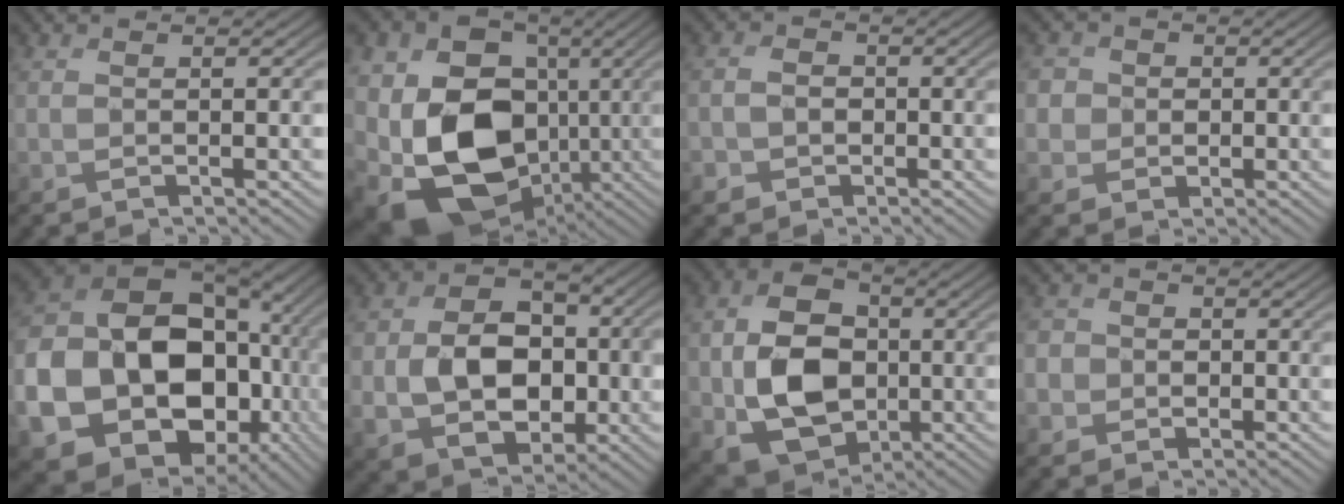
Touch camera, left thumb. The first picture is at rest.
{"total": 16.6, "force": [-2.8, 12.1, 11.1], "torque": [-0.235, -0.013, -0.049]}
{"total": 3.1, "force": [-1.2, 2.7, 0.9], "torque": [-0.017, -0.002, -0.030]}
{"total": 5.0, "force": [0.9, 4.7, 1.5], "torque": [-0.051, 0.006, 0.008]}
{"total": 21.4, "force": [-3.8, 16.5, 13.0], "torque": [-0.308, -0.028, -0.050]}
{"total": 11.2, "force": [-1.3, 8.2, 7.5], "torque": [-0.152, -0.009, -0.025]}
{"total": 12.4, "force": [-1.6, 9.2, 8.1], "torque": [-0.179, -0.009, -0.033]}
{"total": 4.0, "force": [-0.5, 3.9, 0.9], "torque": [-0.024, 0.006, -0.029]}